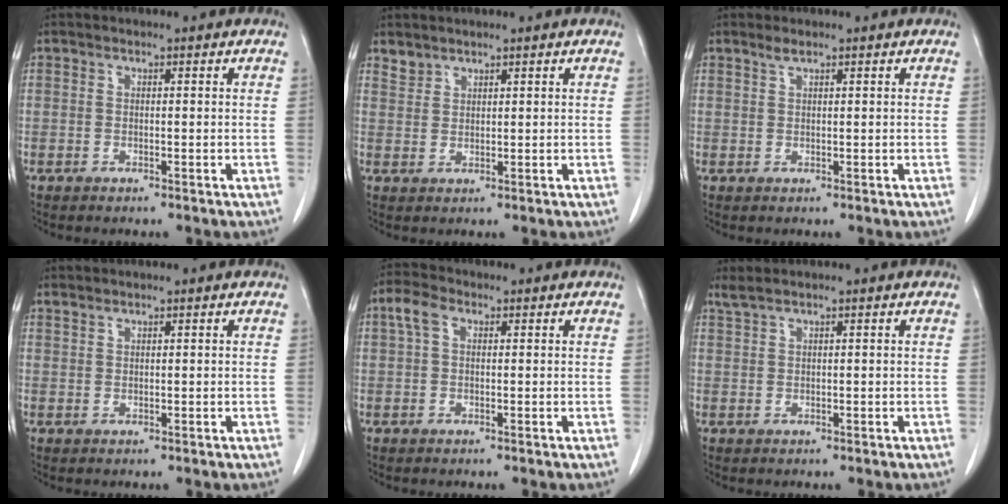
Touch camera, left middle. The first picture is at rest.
{"total": 1.8, "force": [1.7, 0.7, -0.2], "torque": [0.006, 0.005, 0.033]}
{"total": 1.0, "force": [0.8, 0.1, 0.6], "torque": [-0.015, 0.003, 0.019]}
{"total": 0.8, "force": [0.8, 0.0, 0.0], "torque": [-0.005, 0.002, 0.020]}
{"total": 2.9, "force": [1.0, 1.7, 2.2], "torque": [-0.053, 0.022, 0.022]}
{"total": 1.3, "force": [1.1, -0.2, 0.7], "torque": [-0.019, 0.012, 0.027]}